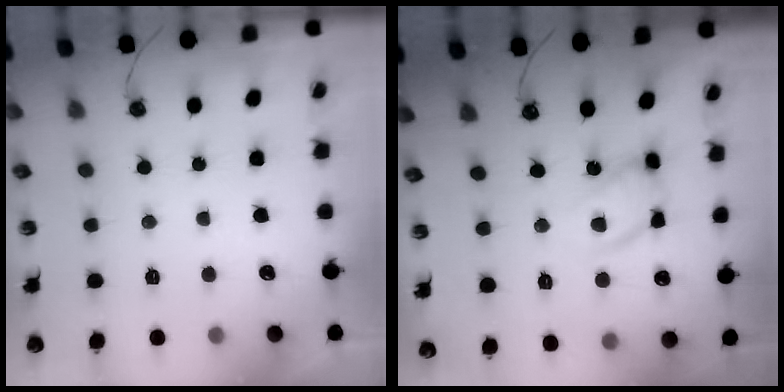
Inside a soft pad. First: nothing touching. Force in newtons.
{"total": 12.2, "press": 12.1, "slide": 1.1}